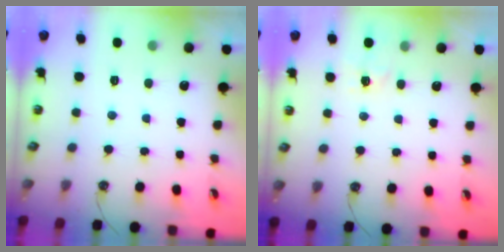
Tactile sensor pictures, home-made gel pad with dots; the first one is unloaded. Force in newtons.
{"total": 4.4, "press": 4.4, "slide": 0.5}